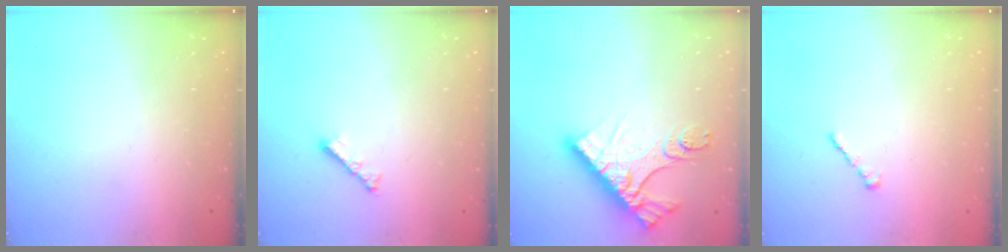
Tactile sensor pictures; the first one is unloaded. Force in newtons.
{"total": 2.8, "press": 2.7, "slide": 0.6}
{"total": 14.3, "press": 14.3, "slide": 1.2}
{"total": 1.4, "press": 1.3, "slide": 0.5}